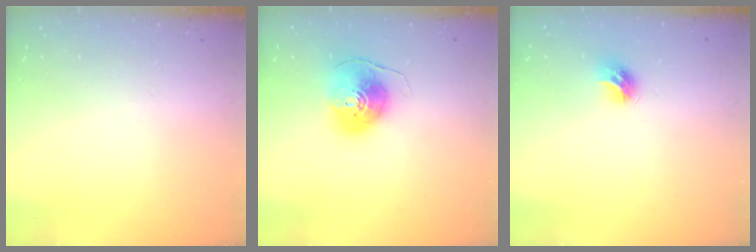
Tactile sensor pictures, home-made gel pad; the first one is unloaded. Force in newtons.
{"total": 9.9, "press": 9.8, "slide": 1.1}
{"total": 7.5, "press": 7.5, "slide": 0.1}